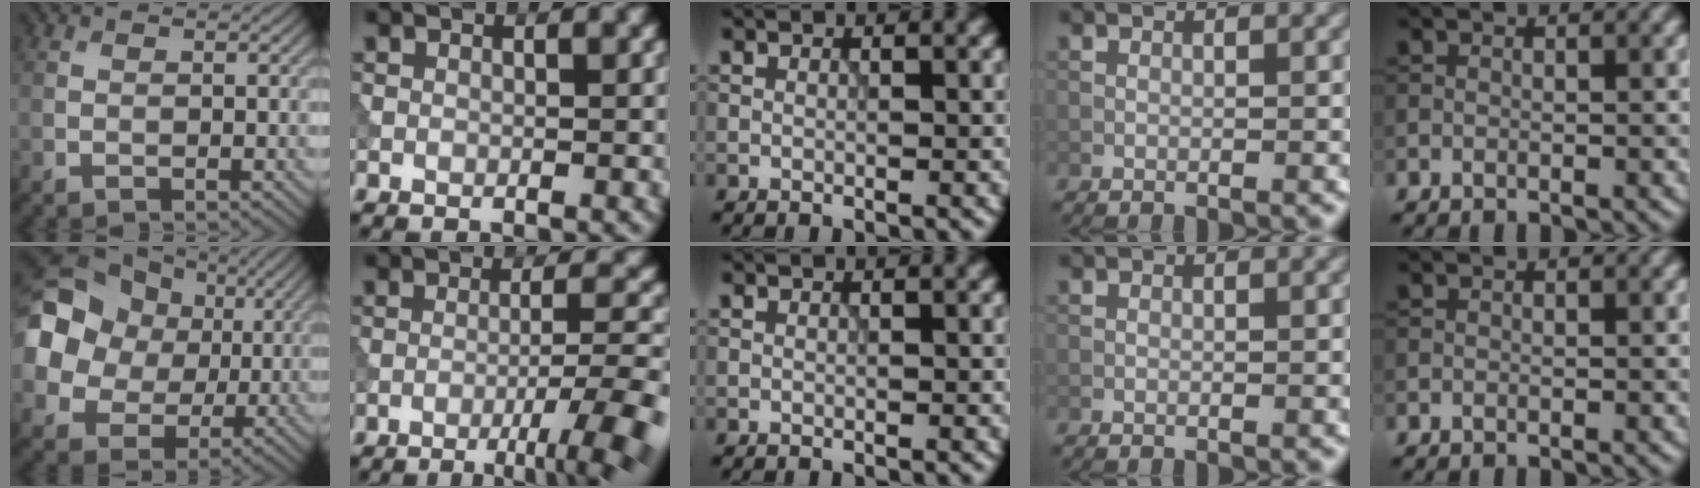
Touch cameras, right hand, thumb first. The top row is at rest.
{"thumb": {"total": 17.3, "force": [3.5, 14.9, 8.1], "torque": [-0.257, 0.027, 0.054]}, "index": {"total": 7.5, "force": [-3.6, 1.2, 6.5], "torque": [-0.091, 0.005, -0.053]}}